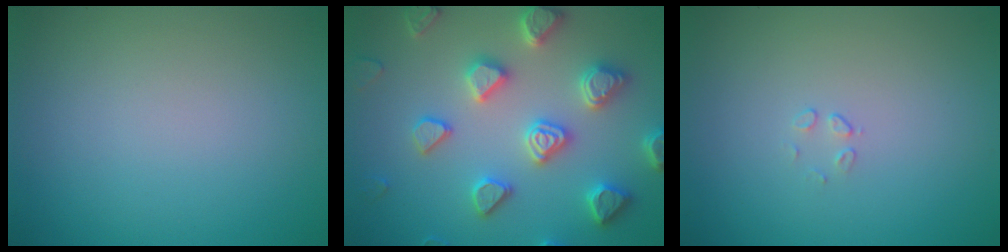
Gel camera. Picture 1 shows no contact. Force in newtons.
{"total": 5.3, "press": 5.2, "slide": 1.2}
{"total": 0.5, "press": 0.2, "slide": 0.5}